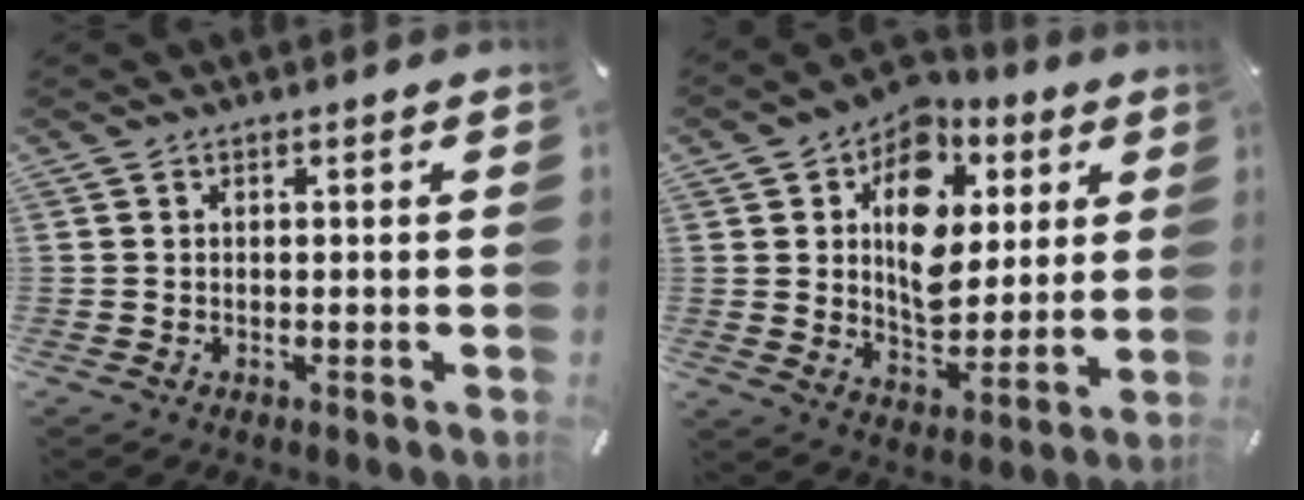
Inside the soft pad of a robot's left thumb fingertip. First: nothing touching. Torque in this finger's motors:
{"motor_torque": [2.51, 2.50, 1.82, -0.95, 0.47]}